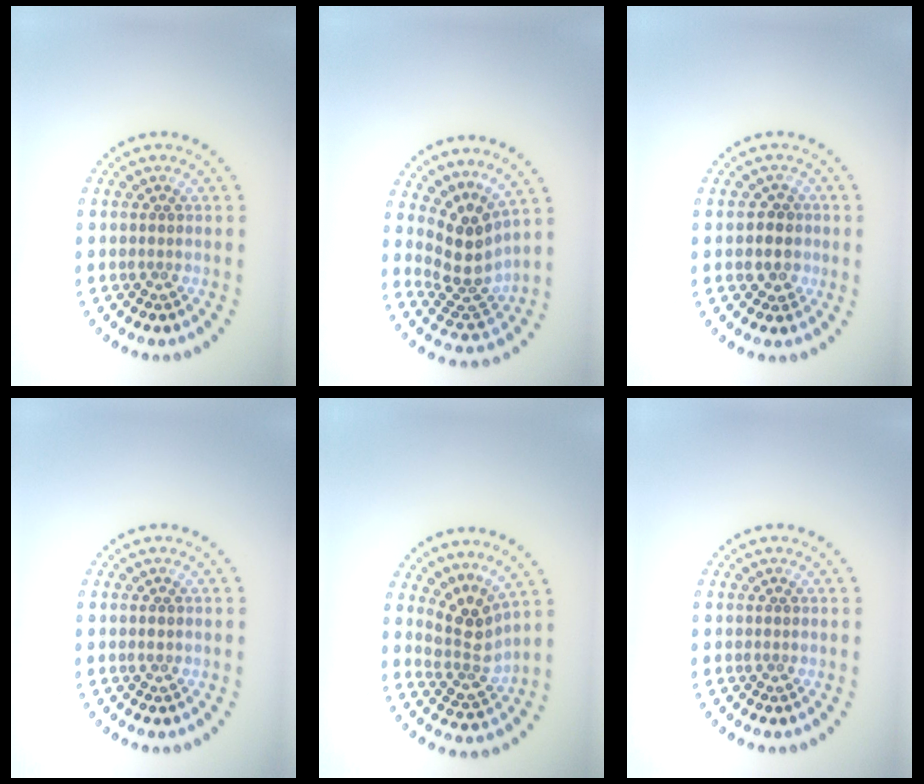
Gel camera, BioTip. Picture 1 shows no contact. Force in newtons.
{"total": 4.0, "press": 2.9, "slide": 2.8}
{"total": 2.4, "press": 2.2, "slide": 1.0}
{"total": 0.6, "press": 0.6, "slide": 0.1}
{"total": 3.2, "press": 2.3, "slide": 2.2}
{"total": 0.0}